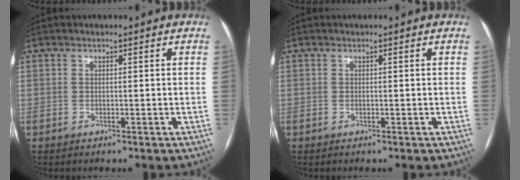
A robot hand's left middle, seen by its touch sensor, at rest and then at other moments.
{"total": 0.0}